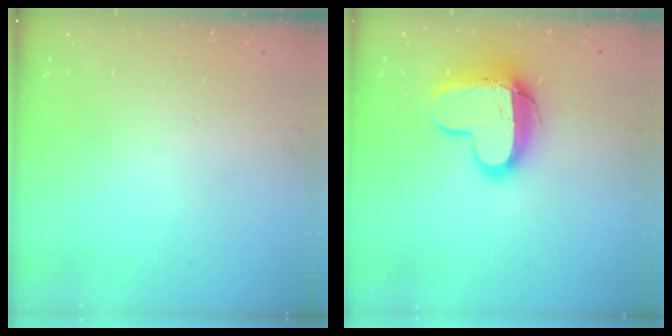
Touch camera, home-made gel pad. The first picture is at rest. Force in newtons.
{"total": 12.8, "press": 12.7, "slide": 1.4}